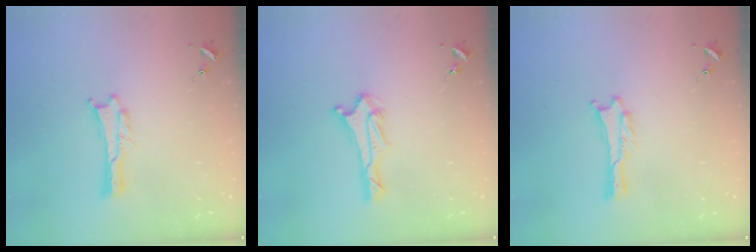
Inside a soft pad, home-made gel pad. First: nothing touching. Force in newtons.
{"total": 2.9, "press": 2.8, "slide": 0.7}
{"total": 0.0}